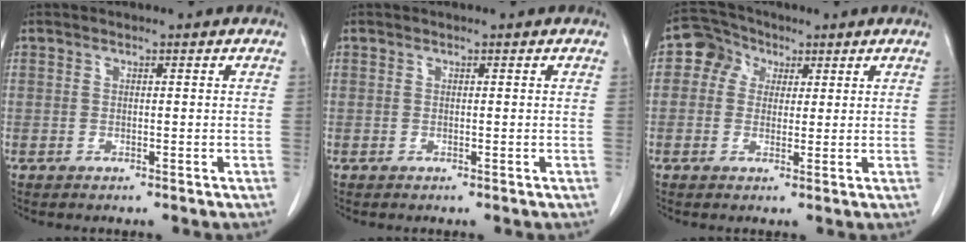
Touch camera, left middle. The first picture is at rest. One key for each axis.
{"total": 0.0}
{"total": 4.7, "fx": 1.5, "fy": 4.1, "fz": 1.6, "tx": -0.033, "ty": 0.024, "tz": 0.025}